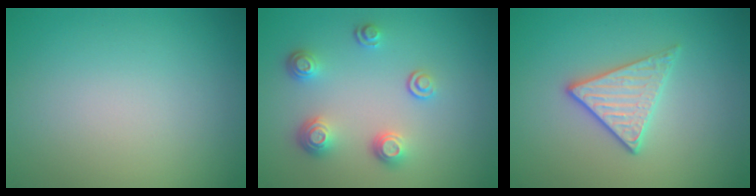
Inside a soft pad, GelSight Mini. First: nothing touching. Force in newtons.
{"total": 3.1, "press": 2.5, "slide": 1.9}
{"total": 2.8, "press": 2.7, "slide": 0.8}